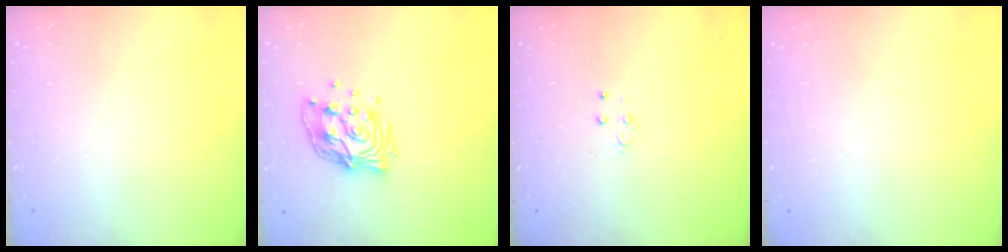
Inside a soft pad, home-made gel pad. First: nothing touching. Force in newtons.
{"total": 13.1, "press": 13.1, "slide": 1.2}
{"total": 2.8, "press": 2.8, "slide": 0.3}
{"total": 0.0}